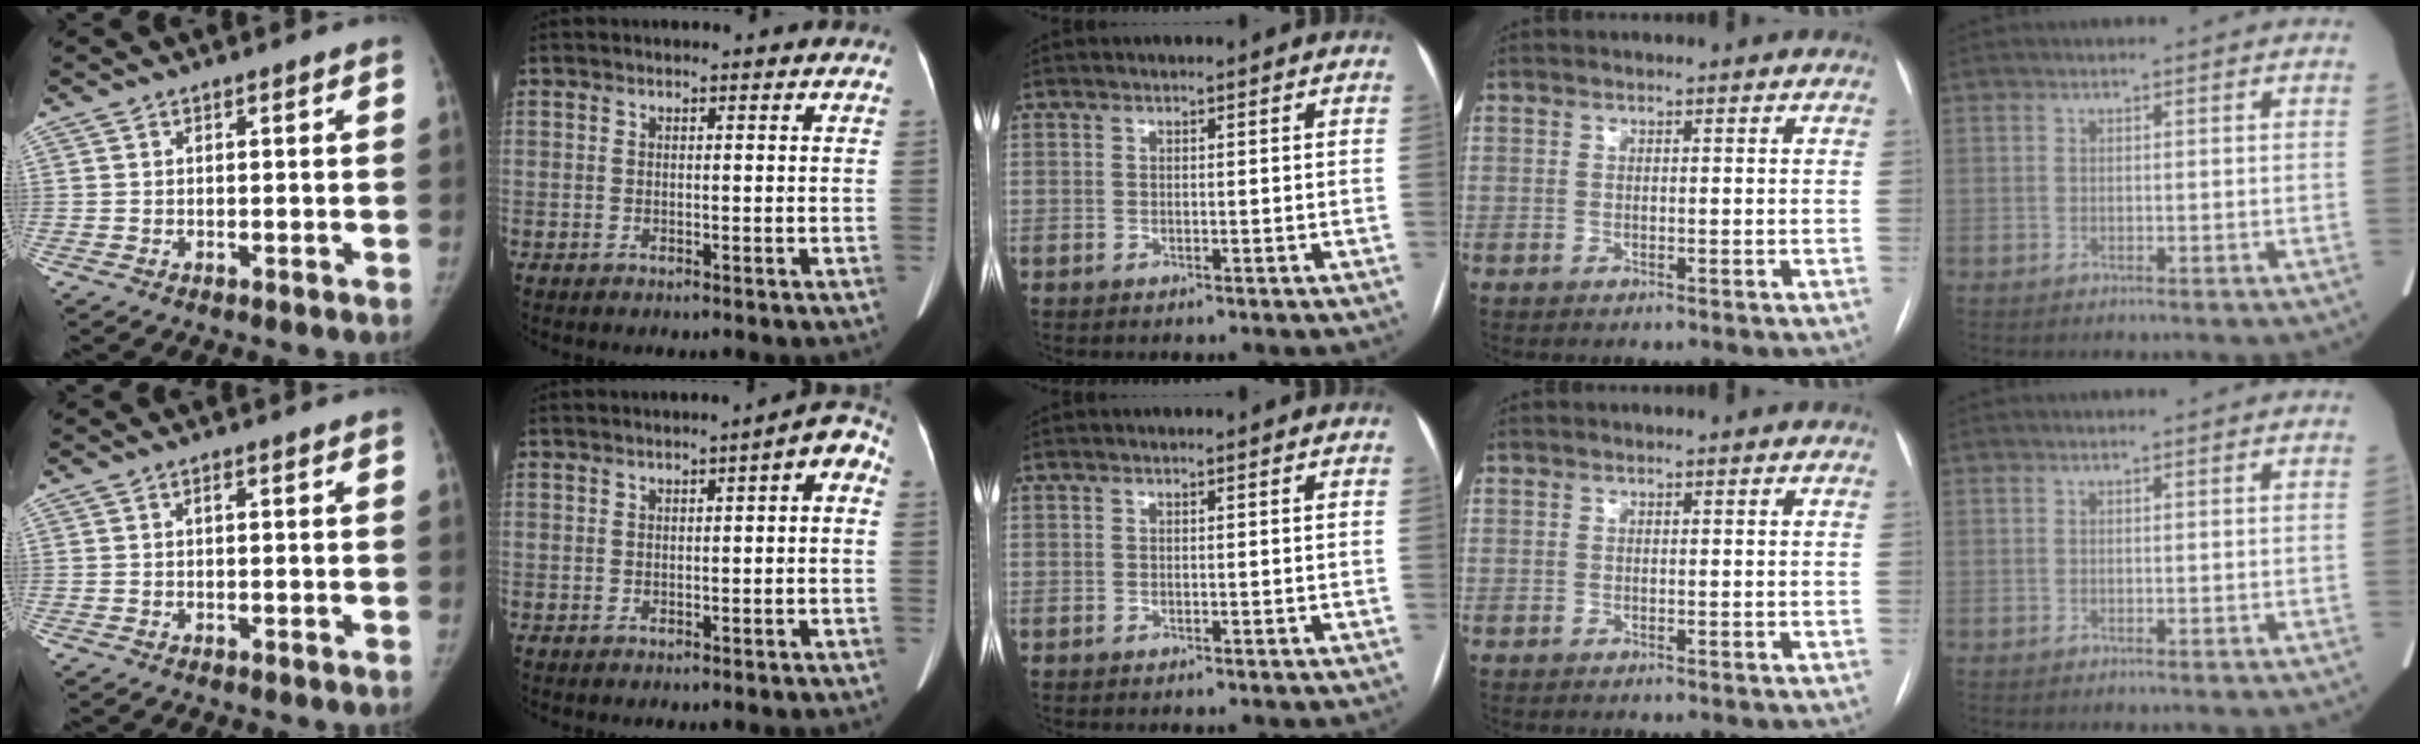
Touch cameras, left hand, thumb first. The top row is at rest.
{"thumb": {"total": 0.6, "force": [0.1, 0.3, 0.5], "torque": [-0.006, 0.002, -0.001]}, "index": {"total": 3.7, "force": [0.0, 1.0, 3.6], "torque": [-0.029, 0.022, -0.010]}}